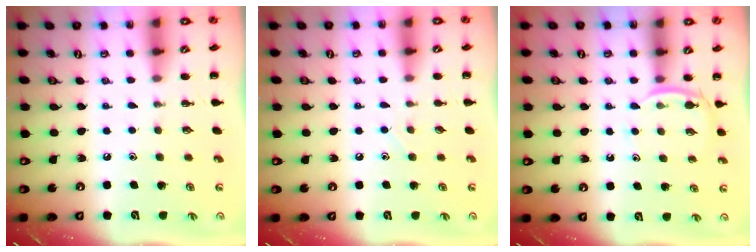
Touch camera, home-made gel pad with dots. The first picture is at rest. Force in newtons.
{"total": 2.9, "press": 2.7, "slide": 0.9}
{"total": 4.7, "press": 4.5, "slide": 1.4}